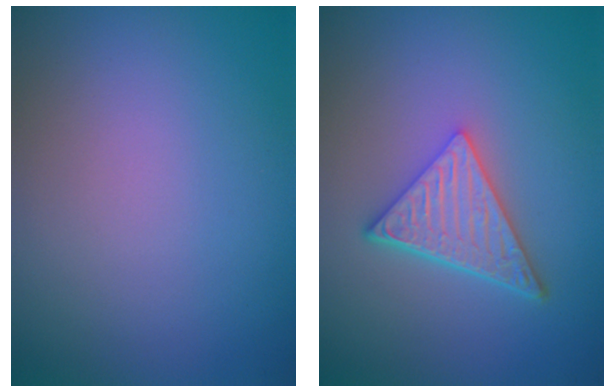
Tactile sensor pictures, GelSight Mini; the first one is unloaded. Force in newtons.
{"total": 5.0, "press": 3.6, "slide": 3.5}